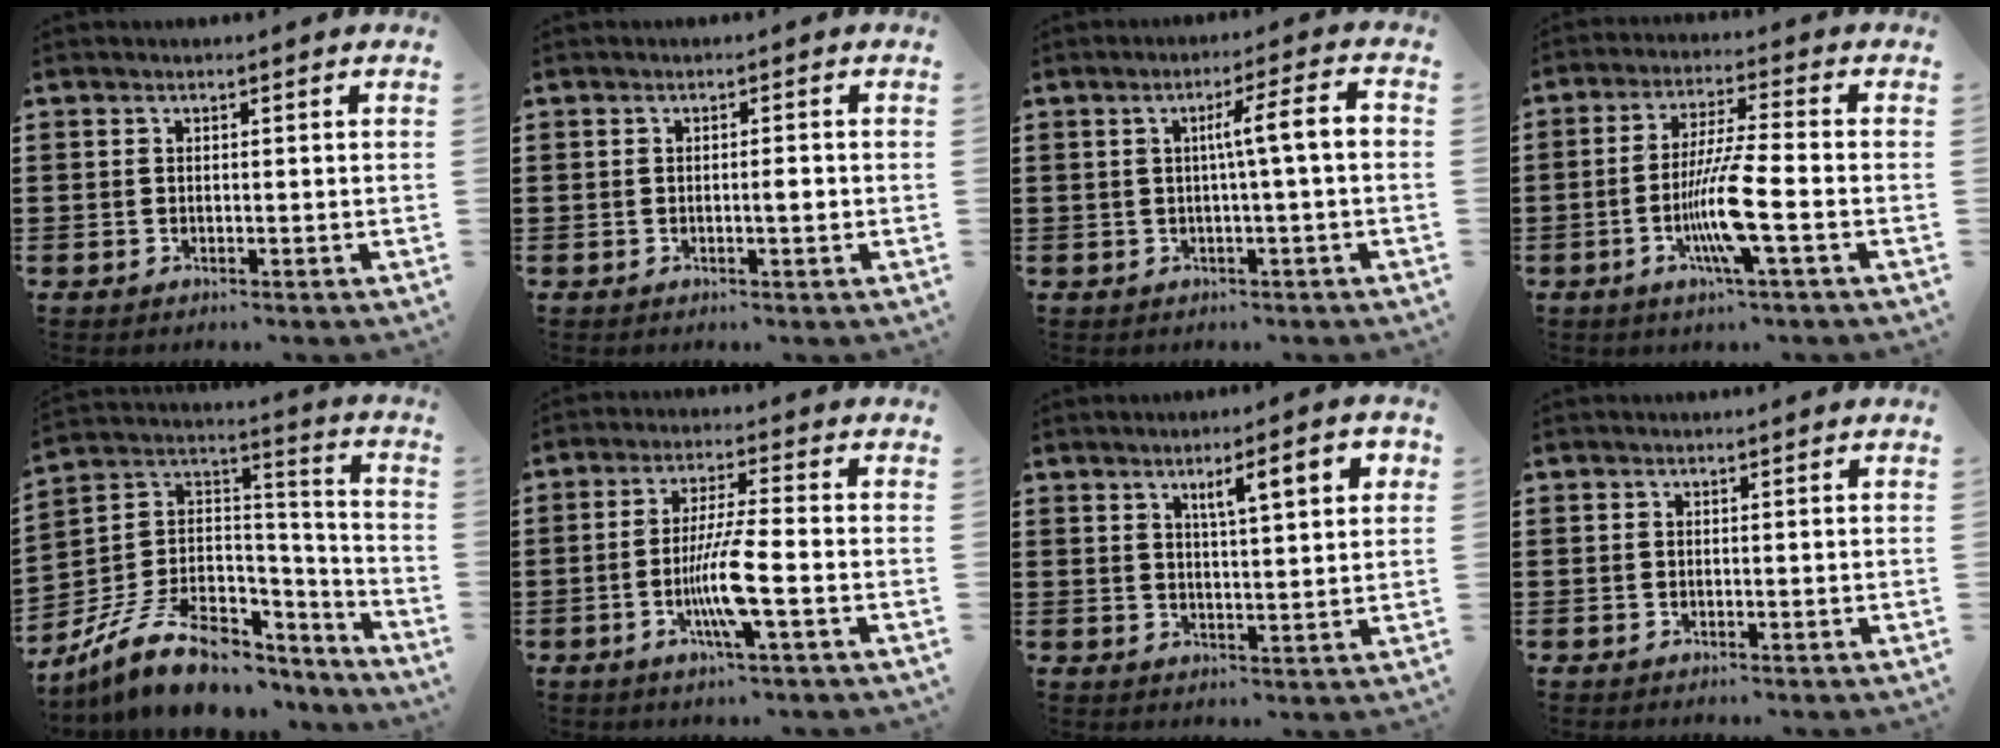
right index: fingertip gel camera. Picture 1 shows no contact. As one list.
[{"total": 1.6, "force": [-0.2, 0.2, 1.6], "torque": [-0.029, -0.002, -0.004]}, {"total": 5.9, "force": [0.0, 0.0, 5.9], "torque": [-0.108, 0.001, -0.008]}, {"total": 9.5, "force": [-3.0, 0.7, 9.0], "torque": [-0.182, -0.016, -0.061]}, {"total": 12.4, "force": [-7.9, 6.7, 6.8], "torque": [-0.142, 0.026, -0.138]}, {"total": 8.1, "force": [-2.5, 0.6, 7.7], "torque": [-0.155, -0.013, -0.052]}, {"total": 6.4, "force": [2.7, 1.2, 5.6], "torque": [-0.098, -0.001, 0.038]}, {"total": 0.0}]